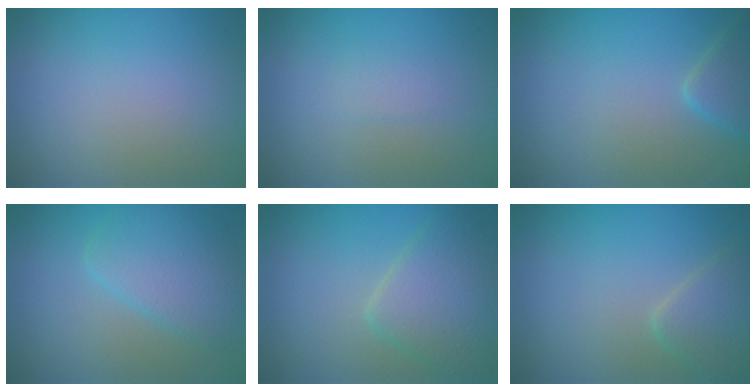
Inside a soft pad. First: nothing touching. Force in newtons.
{"total": 0.9, "press": 0.9, "slide": 0.0}
{"total": 2.4, "press": 2.4, "slide": 0.1}
{"total": 4.1, "press": 4.1, "slide": 0.2}
{"total": 4.7, "press": 4.7, "slide": 0.1}
{"total": 2.7, "press": 2.7, "slide": 0.1}